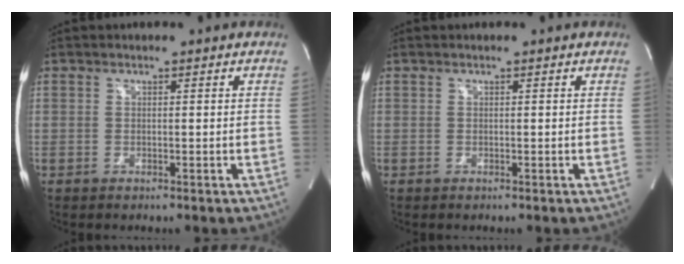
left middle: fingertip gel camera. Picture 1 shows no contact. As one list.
[{"total": 0.0}]